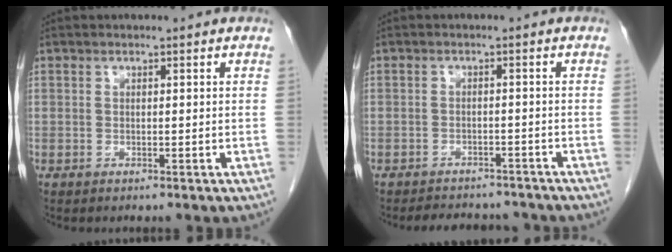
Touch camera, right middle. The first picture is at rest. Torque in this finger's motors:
{"motor_torque": [0.04, -0.04, 0.01, 0.00]}